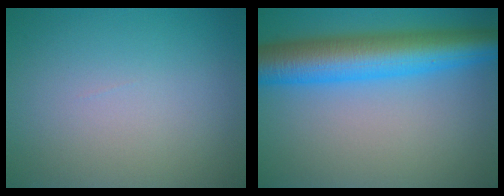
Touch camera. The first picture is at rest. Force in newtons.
{"total": 9.2, "press": 9.2, "slide": 0.1}